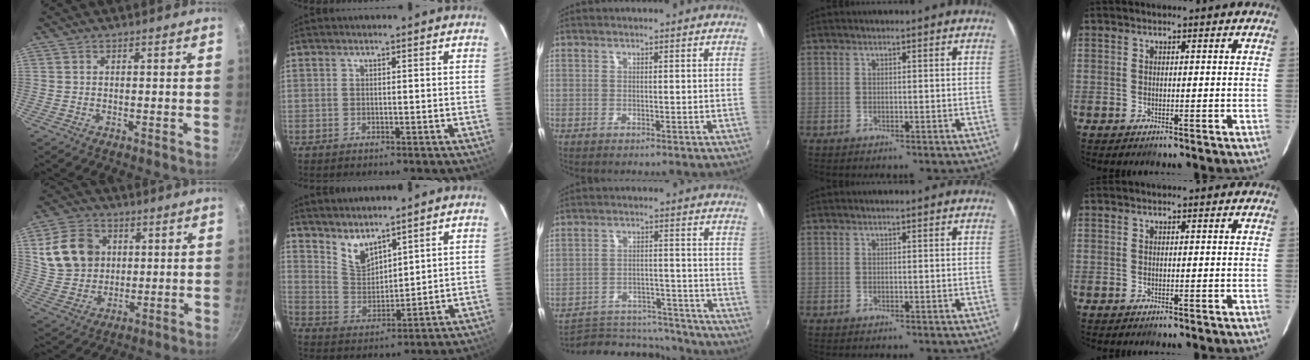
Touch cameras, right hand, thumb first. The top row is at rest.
{"thumb": {"total": 13.4, "force": [3.5, 10.8, 7.1], "torque": [-0.113, -0.004, 0.074]}, "index": {"total": 6.7, "force": [5.5, 2.4, 3.0], "torque": [-0.052, -0.003, 0.115]}, "middle": {"total": 15.6, "force": [-14.3, 4.8, 4.0], "torque": [-0.088, 0.019, -0.194]}}